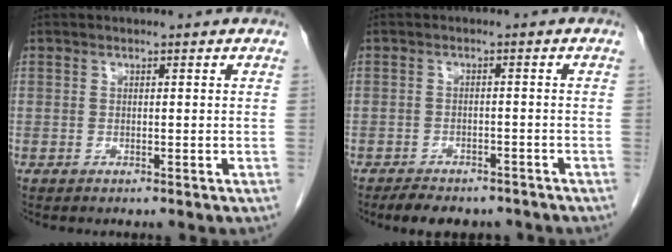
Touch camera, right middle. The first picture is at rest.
{"total": 7.6, "force": [-6.4, 3.0, 2.9], "torque": [-0.044, 0.000, -0.084]}